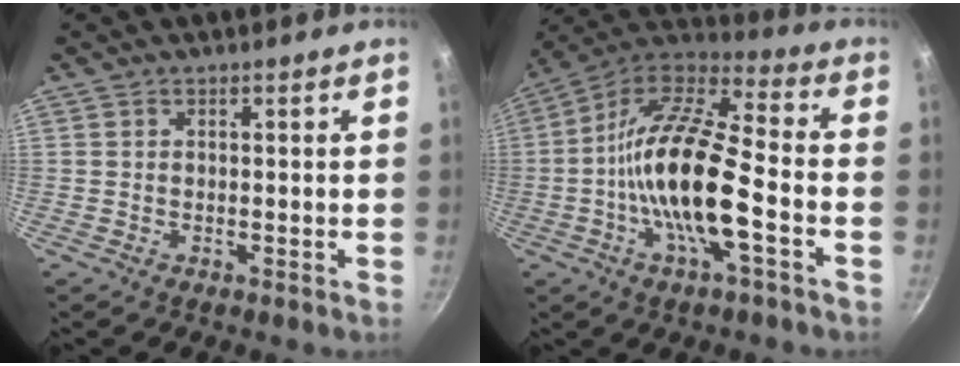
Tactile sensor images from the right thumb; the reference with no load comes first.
{"total": 19.3, "force": [-4.5, 6.2, 17.8], "torque": [-0.332, 0.037, -0.102]}